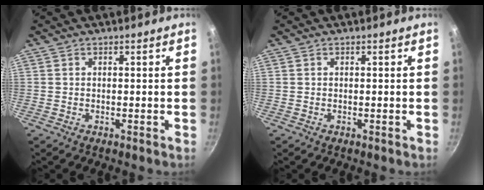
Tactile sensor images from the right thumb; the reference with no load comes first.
{"total": 0.0}